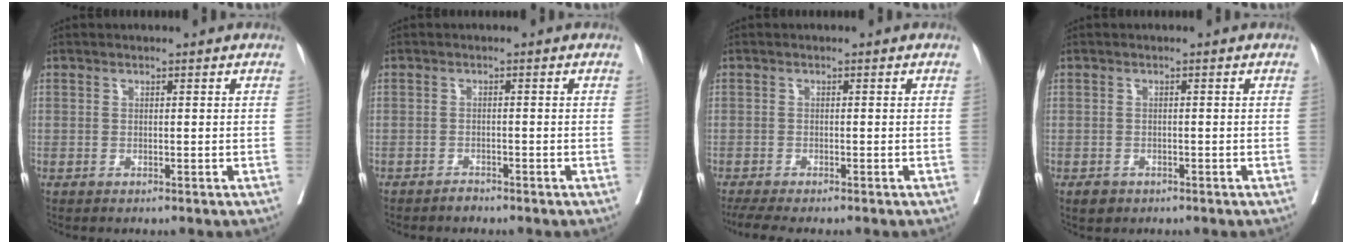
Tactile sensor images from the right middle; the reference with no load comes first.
{"total": 1.1, "force": [-1.1, 0.2, 0.1], "torque": [-0.004, 0.000, -0.018]}
{"total": 4.8, "force": [-4.1, 0.3, 2.6], "torque": [-0.036, -0.011, -0.066]}
{"total": 1.6, "force": [-1.1, 1.1, 0.6], "torque": [-0.011, 0.002, -0.012]}